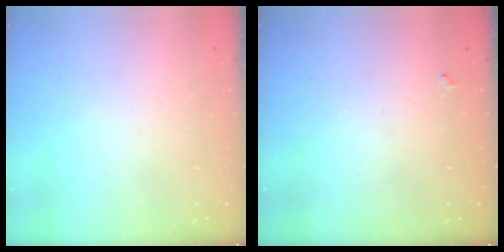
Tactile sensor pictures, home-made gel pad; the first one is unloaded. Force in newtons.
{"total": 3.0, "press": 2.9, "slide": 0.5}